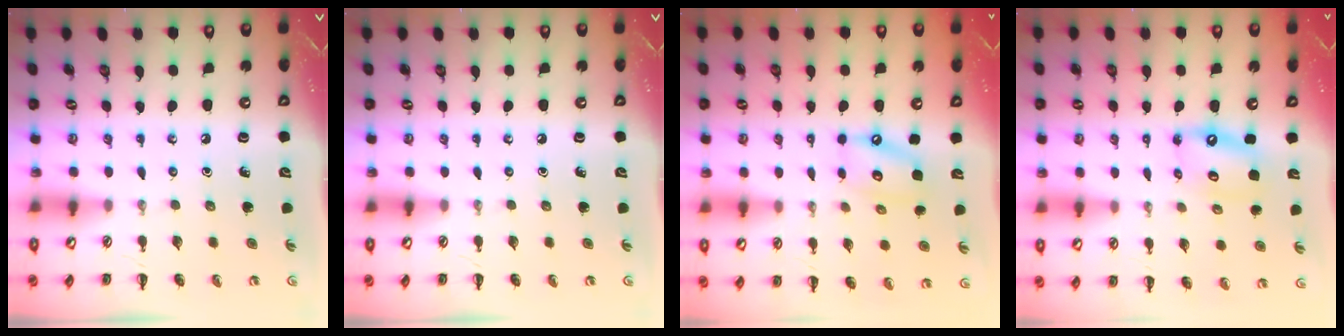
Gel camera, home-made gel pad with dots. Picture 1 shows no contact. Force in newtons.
{"total": 0.0}
{"total": 9.9, "press": 9.8, "slide": 1.8}
{"total": 10.8, "press": 10.5, "slide": 2.6}